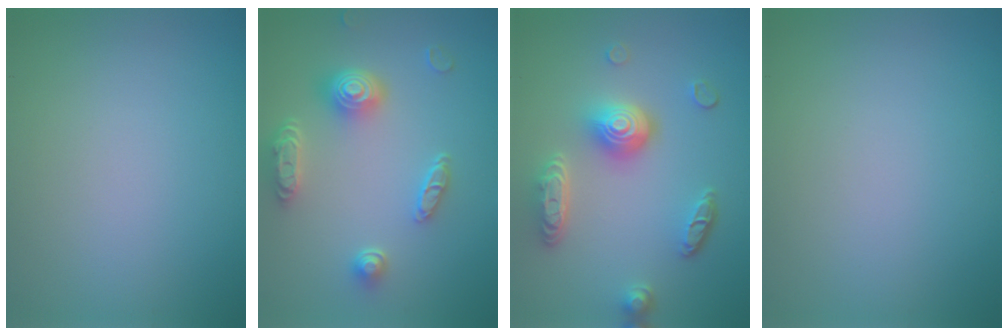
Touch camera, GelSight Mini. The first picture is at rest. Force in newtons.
{"total": 4.7, "press": 3.8, "slide": 2.8}
{"total": 5.0, "press": 3.7, "slide": 3.4}
{"total": 0.0}